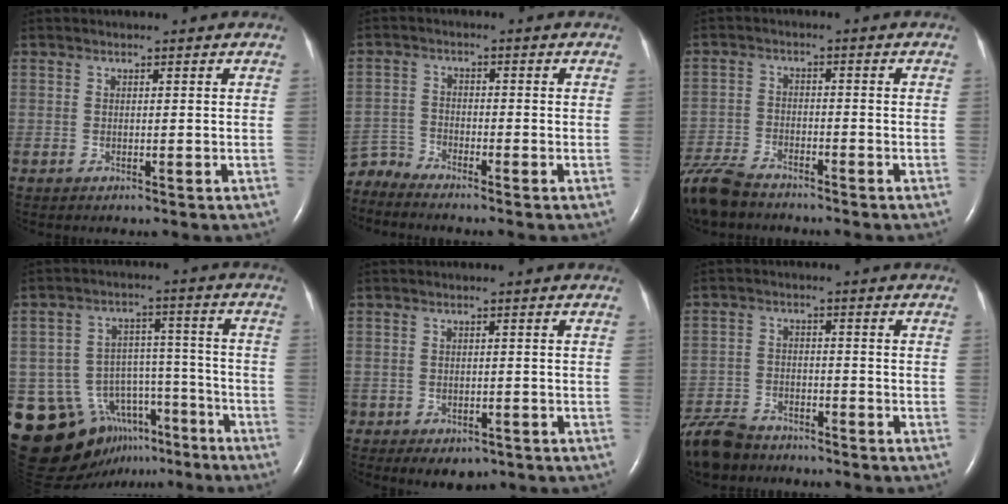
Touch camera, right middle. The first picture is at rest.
{"total": 4.0, "force": [-3.9, -0.7, -0.7], "torque": [0.008, -0.013, -0.076]}
{"total": 10.6, "force": [-9.1, 3.4, 4.3], "torque": [-0.097, -0.018, -0.162]}
{"total": 17.5, "force": [-11.0, 12.0, 6.6], "torque": [-0.113, 0.064, -0.148]}
{"total": 3.8, "force": [-2.4, 2.6, 1.4], "torque": [-0.011, 0.004, -0.025]}
{"total": 9.8, "force": [-8.5, 4.1, 2.9], "torque": [-0.071, -0.010, -0.149]}